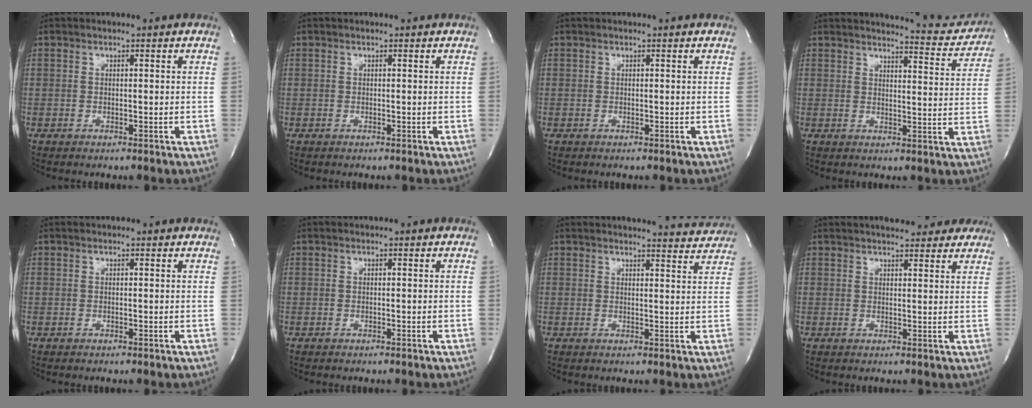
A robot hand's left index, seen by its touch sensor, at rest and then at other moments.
{"total": 0.0}
{"total": 0.0}
{"total": 8.1, "force": [8.1, 0.4, 0.3], "torque": [0.004, -0.044, 0.080]}
{"total": 1.2, "force": [1.0, 0.5, 0.3], "torque": [-0.012, 0.020, 0.011]}
{"total": 0.0}
{"total": 5.9, "force": [5.9, 0.0, 0.1], "torque": [0.001, -0.027, 0.048]}
{"total": 10.2, "force": [9.1, 2.7, 3.8], "torque": [-0.039, 0.011, 0.100]}